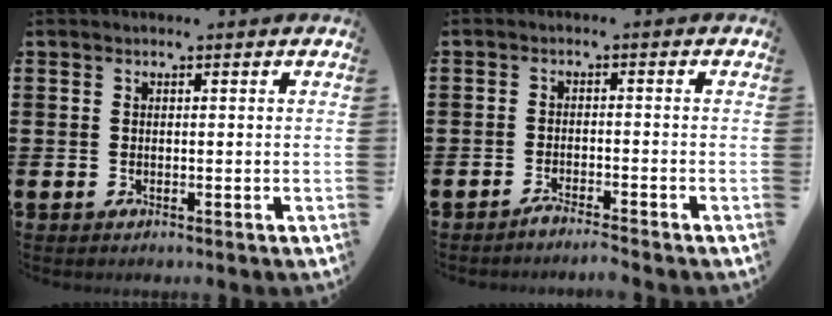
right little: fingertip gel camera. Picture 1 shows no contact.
{"total": 1.9, "force": [-1.8, -0.2, 0.5], "torque": [-0.008, 0.003, -0.035]}